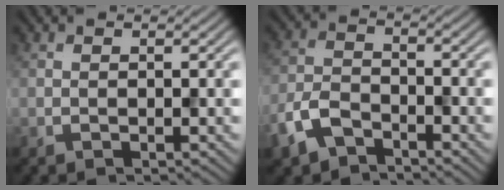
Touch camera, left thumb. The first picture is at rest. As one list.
[{"total": 5.6, "force": [-3.9, 2.7, 2.9], "torque": [-0.064, -0.005, -0.092]}]